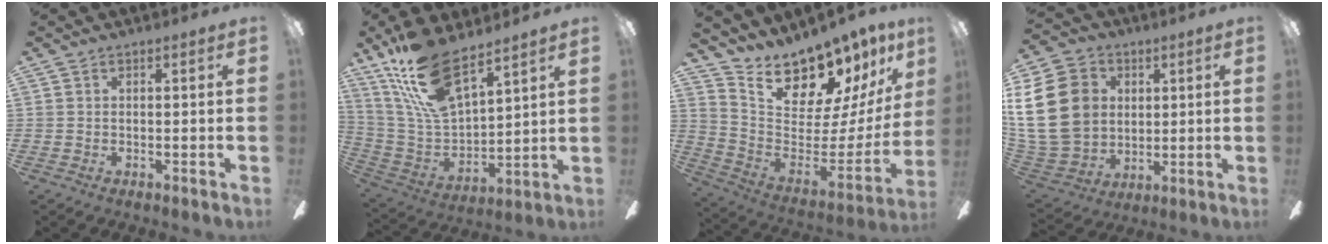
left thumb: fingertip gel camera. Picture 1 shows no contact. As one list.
[{"total": 18.7, "force": [13.2, 6.9, 11.3], "torque": [-0.248, -0.073, 0.236]}, {"total": 15.7, "force": [14.4, 5.3, 3.3], "torque": [-0.043, -0.136, 0.258]}, {"total": 21.5, "force": [3.9, 17.3, 12.0], "torque": [-0.256, 0.000, 0.073]}]